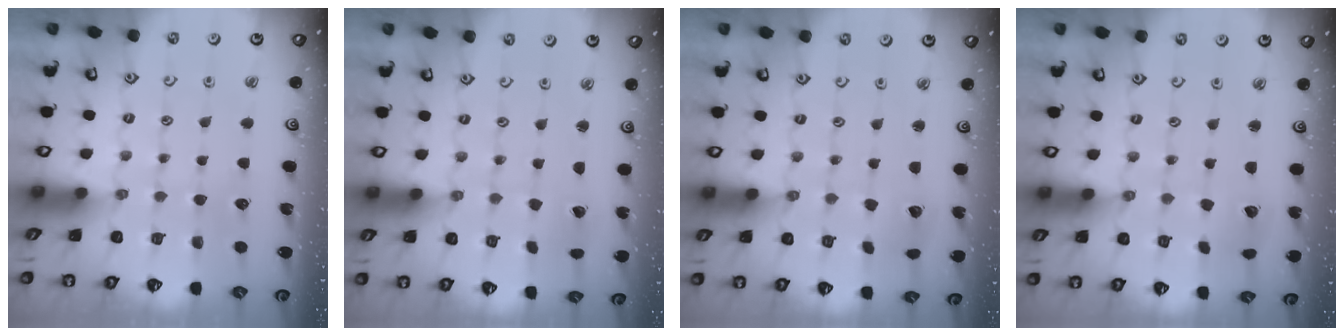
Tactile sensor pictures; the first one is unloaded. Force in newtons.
{"total": 0.9, "press": 0.9, "slide": 0.1}
{"total": 2.2, "press": 2.2, "slide": 0.3}
{"total": 2.2, "press": 2.2, "slide": 0.3}